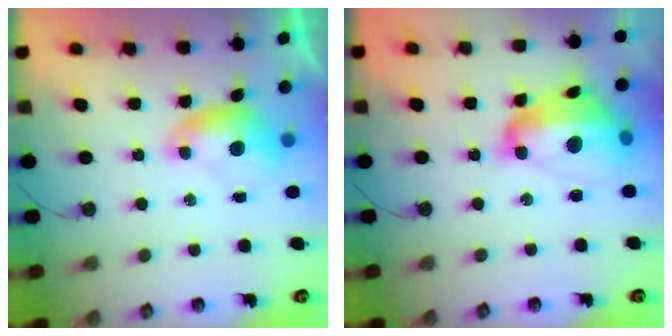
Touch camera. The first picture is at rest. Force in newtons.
{"total": 12.3, "press": 12.2, "slide": 1.5}